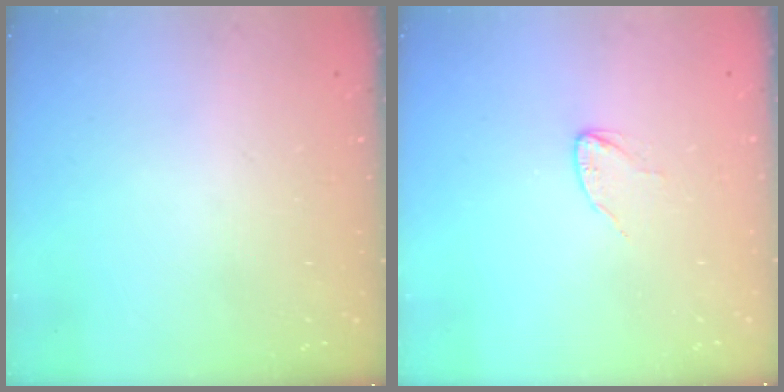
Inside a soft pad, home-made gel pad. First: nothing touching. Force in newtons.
{"total": 2.3, "press": 2.3, "slide": 0.2}